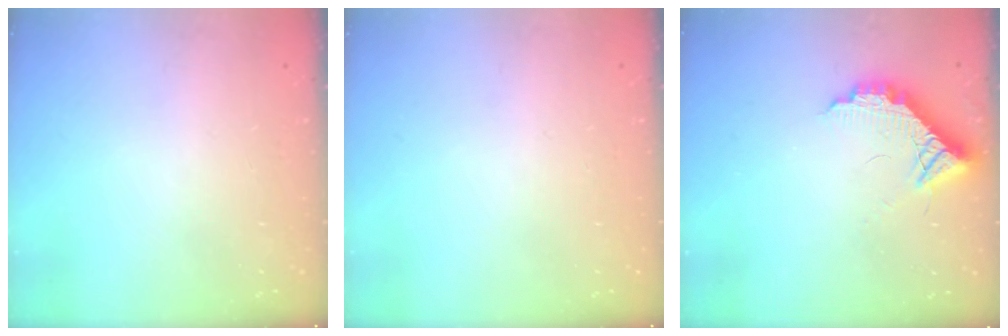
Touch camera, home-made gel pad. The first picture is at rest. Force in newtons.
{"total": 0.0}
{"total": 10.4, "press": 10.4, "slide": 0.6}